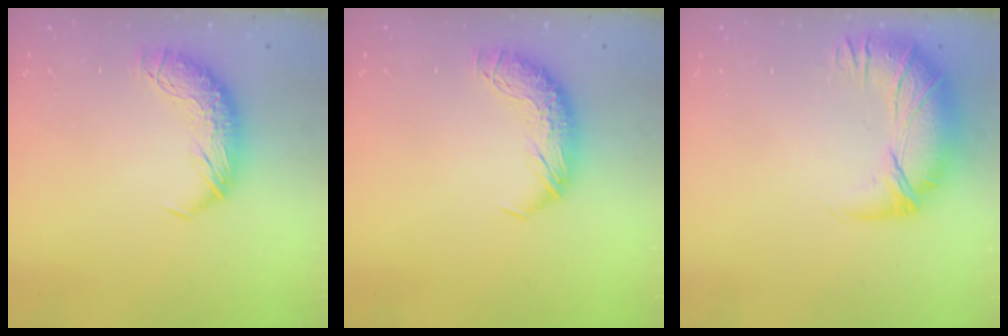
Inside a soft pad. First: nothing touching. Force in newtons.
{"total": 0.0}
{"total": 2.7, "press": 1.3, "slide": 2.3}